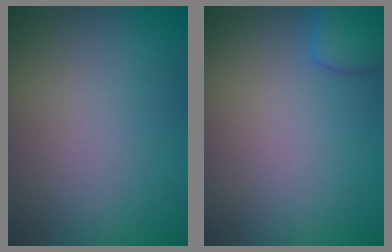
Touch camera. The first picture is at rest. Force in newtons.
{"total": 2.7, "press": 2.7, "slide": 0.1}